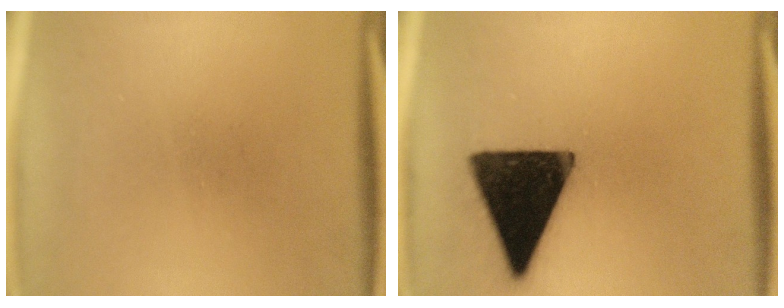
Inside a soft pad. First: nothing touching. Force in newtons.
{"total": 17.2}